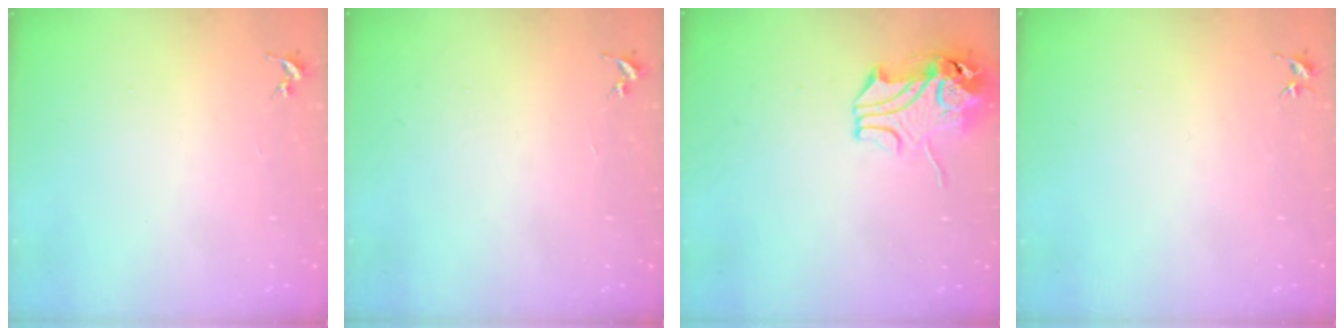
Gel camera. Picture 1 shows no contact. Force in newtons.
{"total": 0.0}
{"total": 10.6, "press": 10.5, "slide": 1.8}
{"total": 3.3, "press": 3.3, "slide": 0.4}